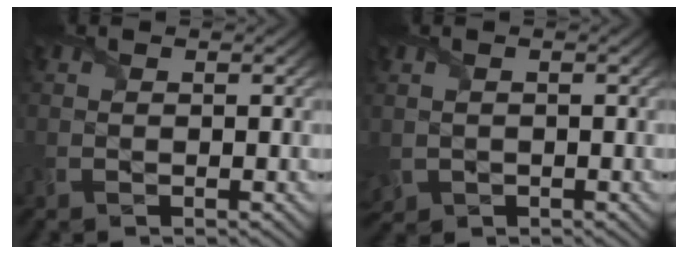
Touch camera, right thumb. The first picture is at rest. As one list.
[{"total": 2.2, "force": [-0.3, 2.0, 1.1], "torque": [-0.041, -0.014, -0.007]}]